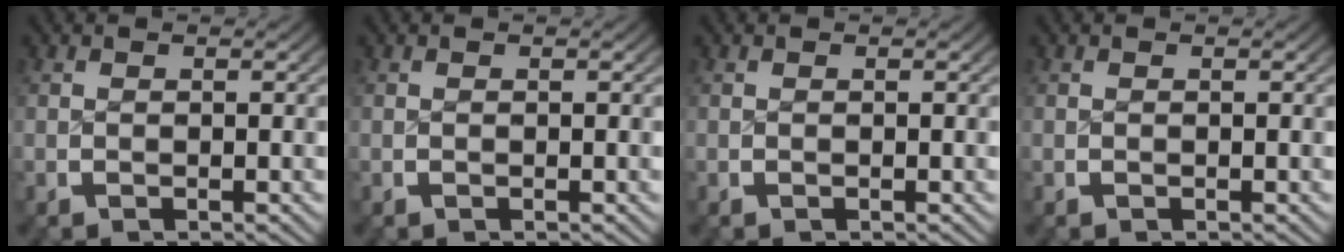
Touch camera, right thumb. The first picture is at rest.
{"total": 0.0}
{"total": 0.0}
{"total": 0.0}